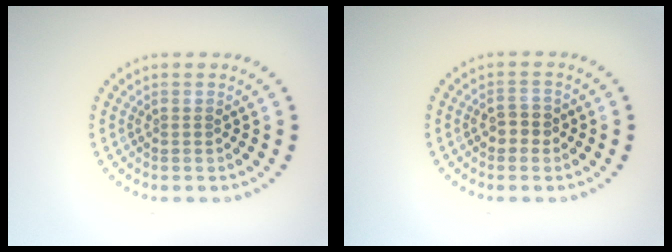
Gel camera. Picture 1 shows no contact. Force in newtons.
{"total": 1.9, "press": 1.9, "slide": 0.3}